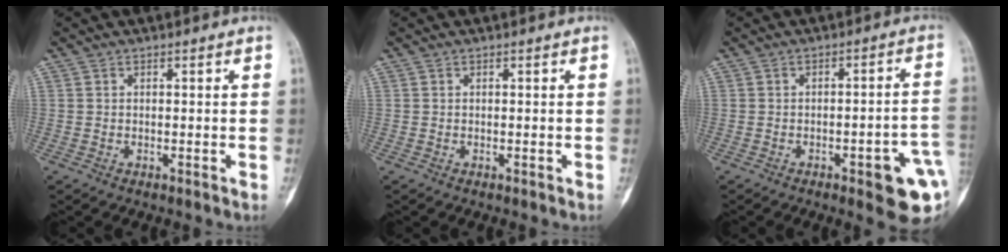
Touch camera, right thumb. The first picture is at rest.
{"total": 0.0}
{"total": 11.7, "force": [-3.8, 3.1, 10.6], "torque": [-0.122, 0.022, -0.039]}